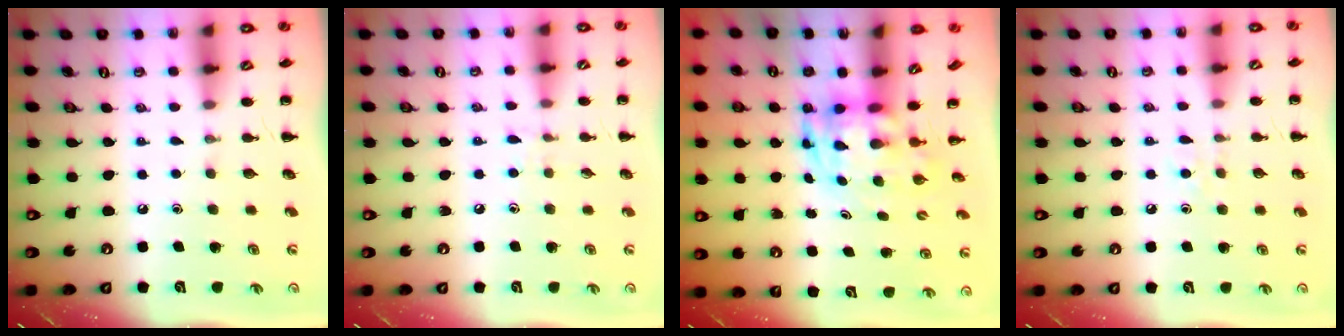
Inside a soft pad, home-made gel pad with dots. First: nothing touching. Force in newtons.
{"total": 5.7, "press": 5.2, "slide": 2.3}
{"total": 3.6, "press": 3.5, "slide": 0.8}
{"total": 4.1, "press": 3.8, "slide": 1.4}